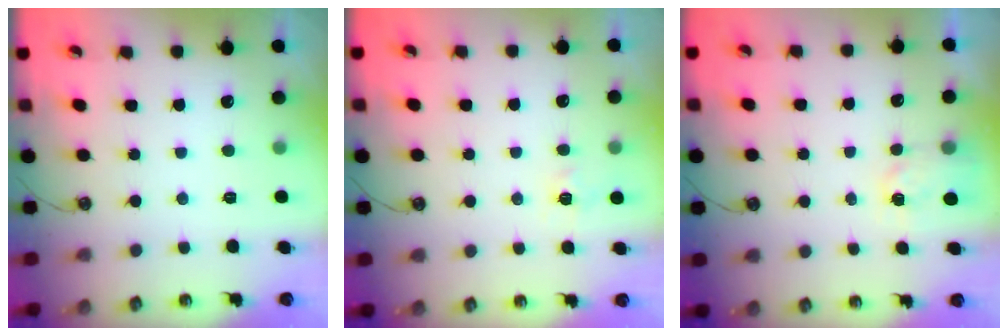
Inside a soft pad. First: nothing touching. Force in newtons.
{"total": 5.0, "press": 5.0, "slide": 0.7}
{"total": 3.0, "press": 2.9, "slide": 0.3}